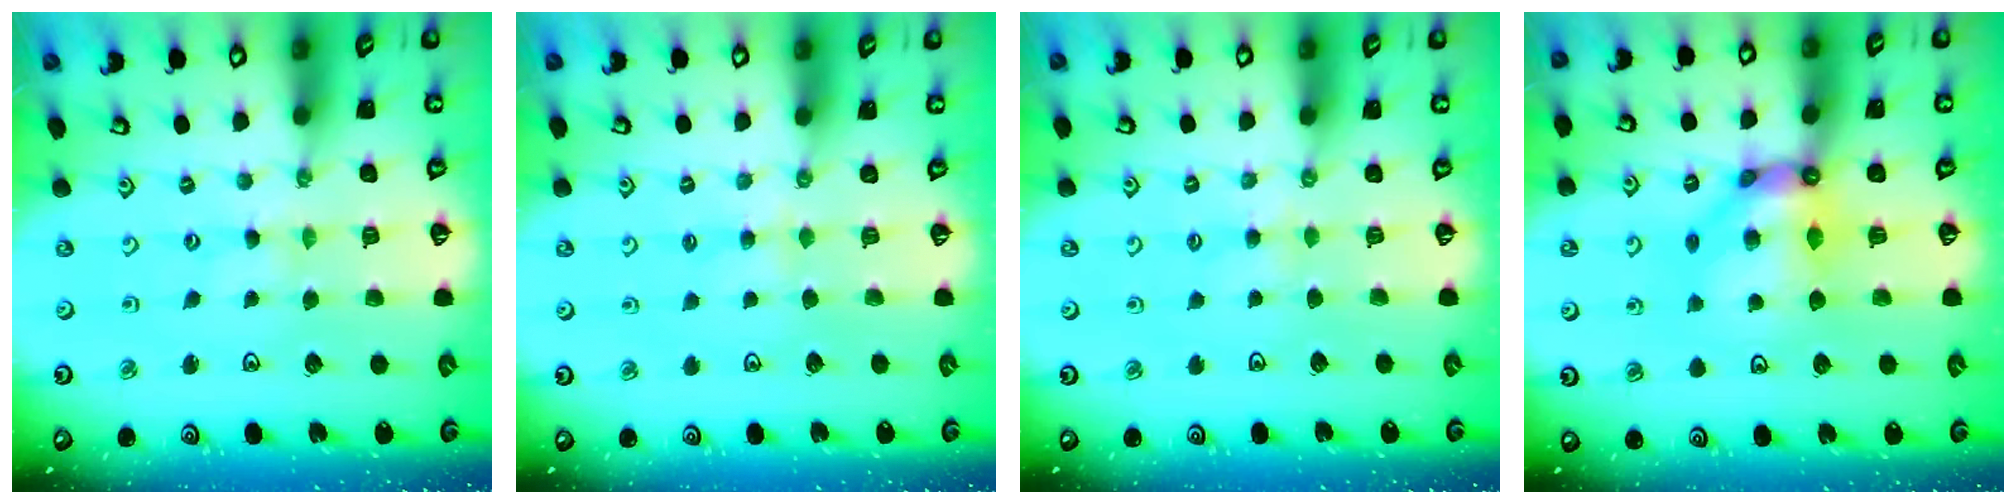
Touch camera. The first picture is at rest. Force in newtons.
{"total": 2.1, "press": 2.1, "slide": 0.4}
{"total": 2.4, "press": 2.4, "slide": 0.3}
{"total": 10.6, "press": 10.6, "slide": 1.1}